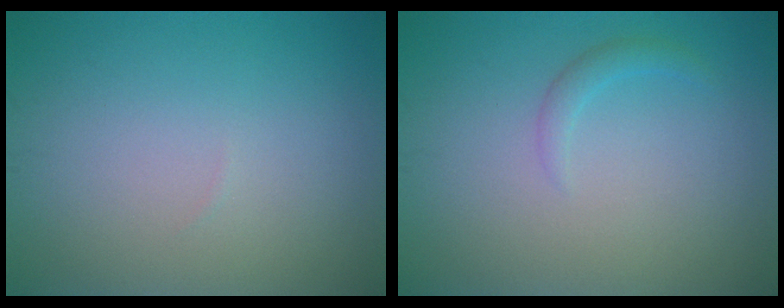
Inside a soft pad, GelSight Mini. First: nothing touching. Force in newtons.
{"total": 1.2, "press": 1.1, "slide": 0.1}